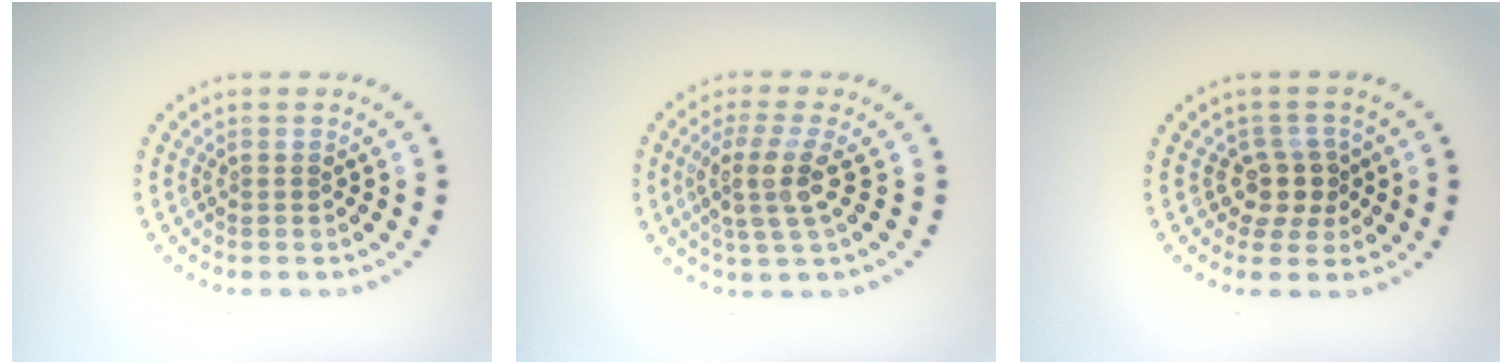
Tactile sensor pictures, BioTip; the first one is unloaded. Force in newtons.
{"total": 3.7, "press": 2.9, "slide": 2.4}
{"total": 2.5, "press": 2.1, "slide": 1.5}